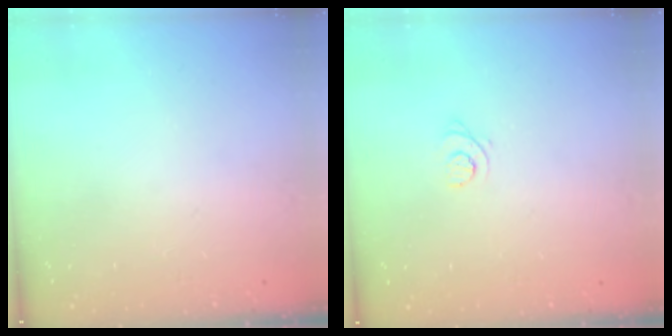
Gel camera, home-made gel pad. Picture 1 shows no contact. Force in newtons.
{"total": 2.9, "press": 2.9, "slide": 0.3}